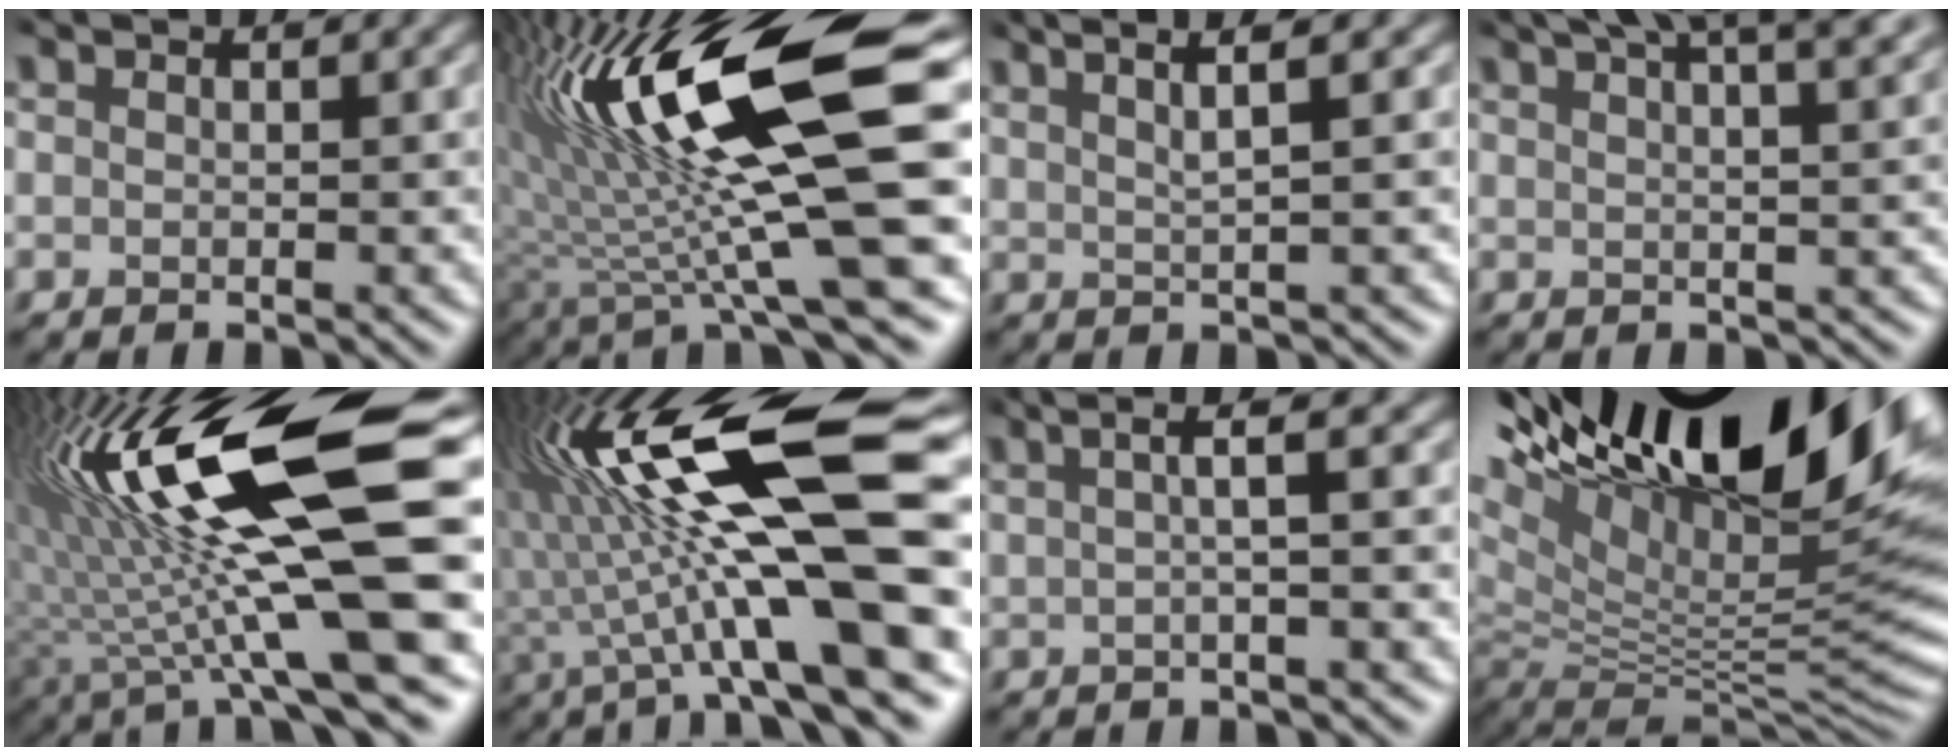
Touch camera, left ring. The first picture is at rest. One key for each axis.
{"total": 15.3, "fx": 2.1, "fy": 3.7, "fz": 14.7, "tx": -0.249, "ty": -0.007, "tz": 0.031}
{"total": 3.7, "fx": 2.1, "fy": 0.6, "fz": 3.1, "tx": -0.033, "ty": 0.017, "tz": 0.010}
{"total": 11.0, "fx": 7.0, "fy": 3.6, "fz": 7.6, "tx": -0.073, "ty": 0.040, "tz": 0.054}
{"total": 17.4, "fx": 2.0, "fy": 4.2, "fz": 16.7, "tx": -0.292, "ty": 0.003, "tz": 0.030}
{"total": 16.0, "fx": 0.4, "fy": 3.4, "fz": 15.7, "tx": -0.264, "ty": 0.015, "tz": -0.002}
{"total": 3.6, "fx": 0.9, "fy": 0.8, "fz": 3.4, "tx": -0.031, "ty": 0.015, "tz": -0.017}
{"total": 19.1, "fx": 7.8, "fy": 8.4, "fz": 15.2, "tx": -0.209, "ty": 0.019, "tz": 0.148}